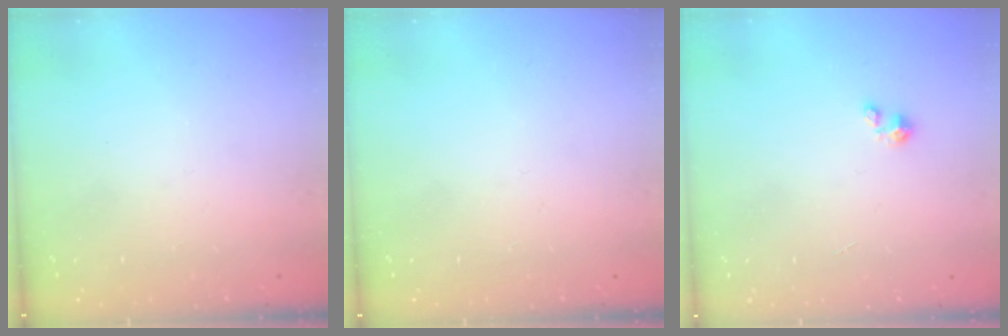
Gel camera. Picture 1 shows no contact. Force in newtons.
{"total": 0.0}
{"total": 1.2, "press": 1.1, "slide": 0.1}